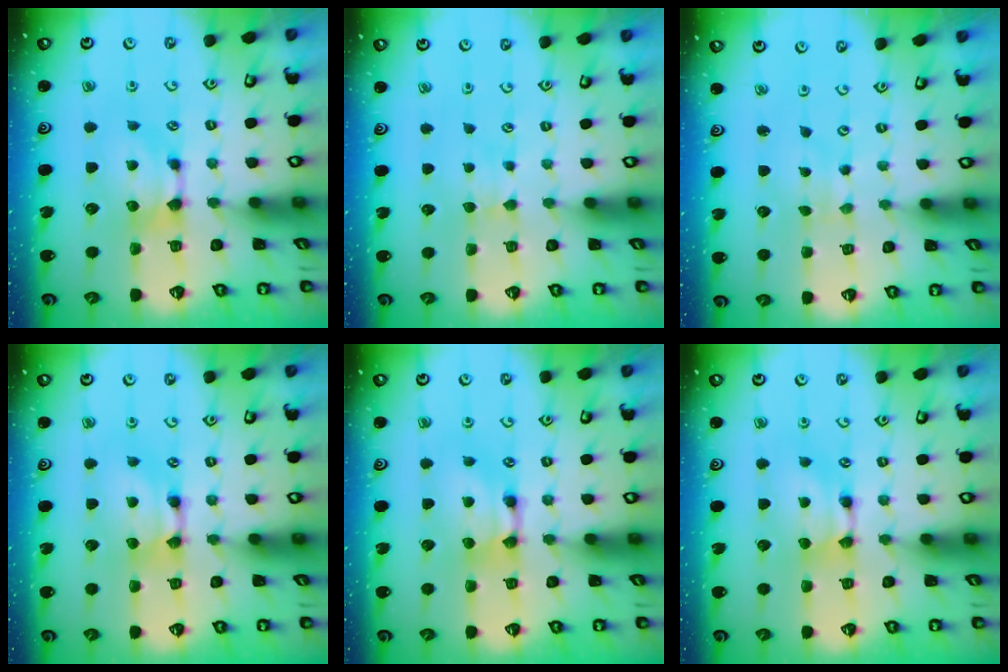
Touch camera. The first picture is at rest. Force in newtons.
{"total": 1.6, "press": 1.5, "slide": 0.5}
{"total": 3.8, "press": 3.8, "slide": 0.2}
{"total": 2.1, "press": 2.1, "slide": 0.2}
{"total": 2.2, "press": 2.2, "slide": 0.1}
{"total": 1.6, "press": 1.6, "slide": 0.1}